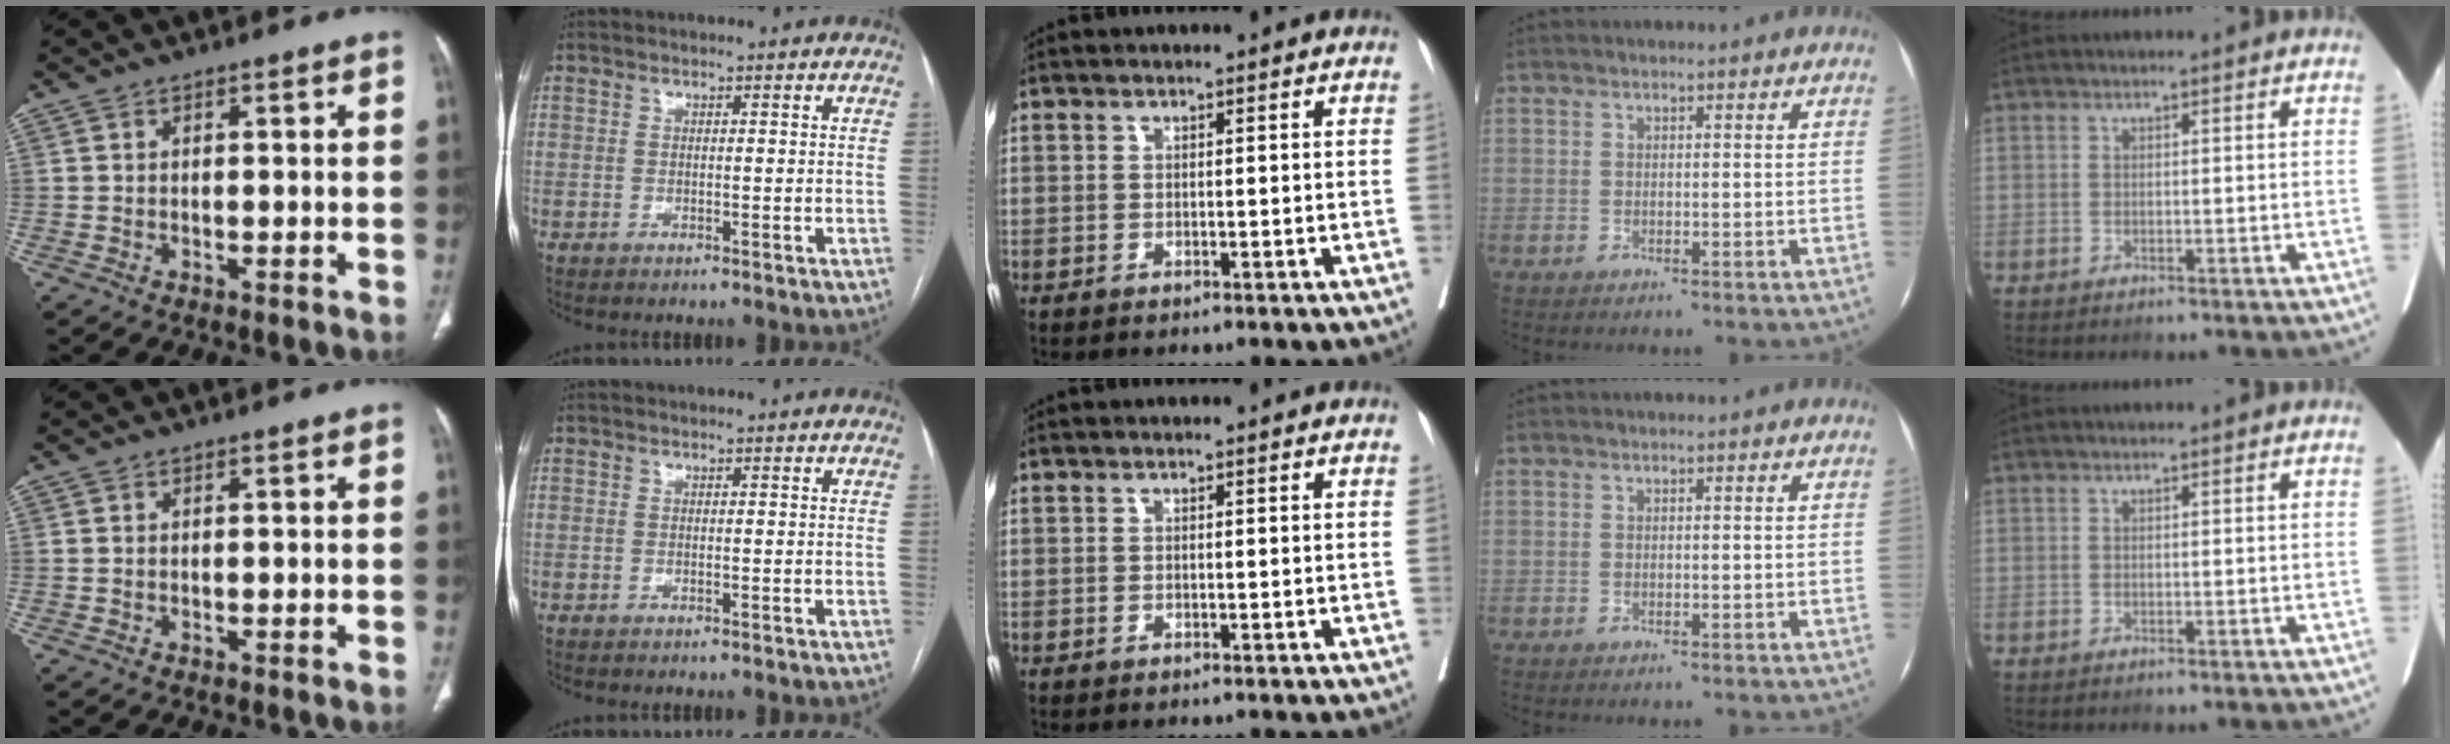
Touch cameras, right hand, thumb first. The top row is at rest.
{}